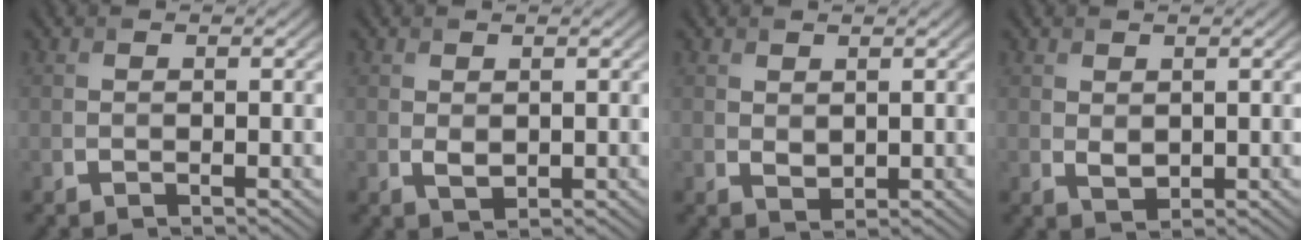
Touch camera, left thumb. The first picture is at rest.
{"total": 1.3, "force": [0.3, 0.9, 1.0], "torque": [-0.022, -0.005, 0.011]}
{"total": 1.4, "force": [0.8, 0.9, 0.8], "torque": [-0.018, -0.006, 0.020]}
{"total": 1.5, "force": [0.6, 1.0, 1.0], "torque": [-0.022, -0.006, 0.017]}